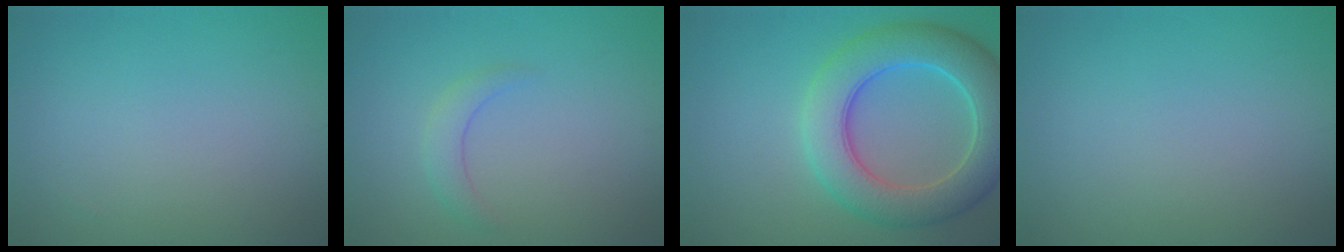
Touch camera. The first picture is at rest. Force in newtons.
{"total": 1.7, "press": 1.6, "slide": 0.2}
{"total": 7.9, "press": 7.9, "slide": 0.3}
{"total": 0.0}